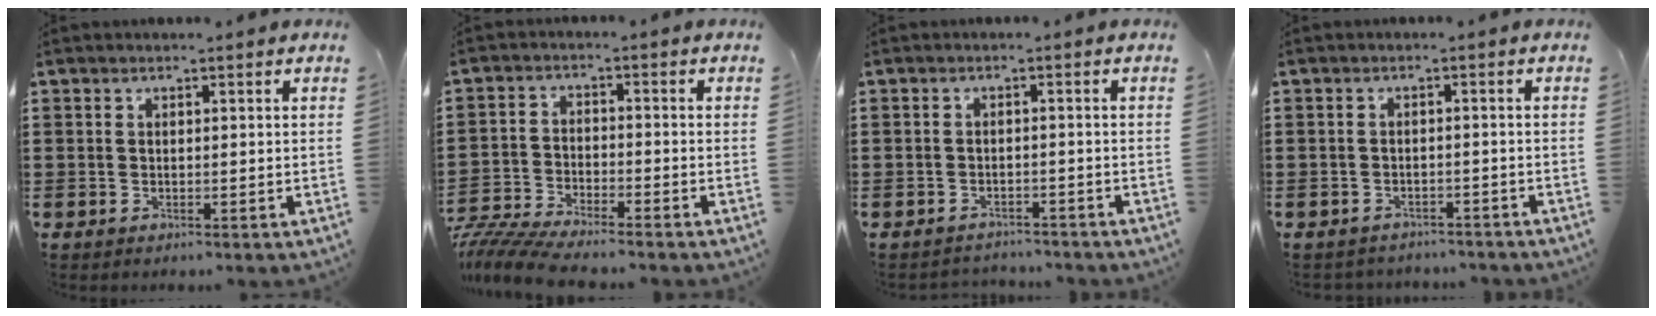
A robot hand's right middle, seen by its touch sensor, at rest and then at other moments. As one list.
[{"total": 5.6, "force": [-5.4, 0.1, 1.4], "torque": [-0.049, -0.013, -0.113]}, {"total": 1.7, "force": [-1.7, 0.2, -0.2], "torque": [-0.003, 0.001, -0.038]}, {"total": 1.8, "force": [-1.8, 0.2, -0.1], "torque": [-0.005, -0.001, -0.039]}]